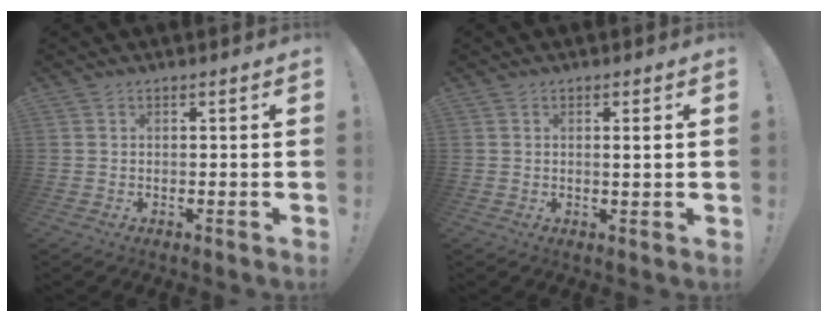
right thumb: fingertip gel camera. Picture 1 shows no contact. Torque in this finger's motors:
{"motor_torque": [0.19, -0.36, 0.04, 0.17, -0.10]}